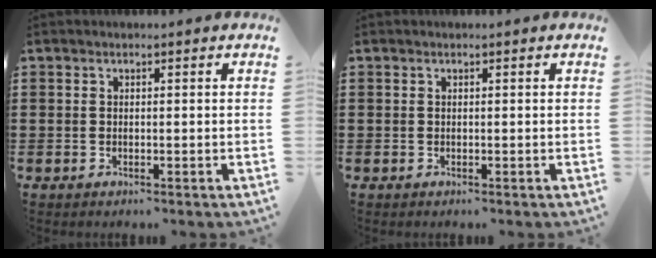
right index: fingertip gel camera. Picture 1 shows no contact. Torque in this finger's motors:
{"motor_torque": [1.26, 0.88, 0.02, 0.00]}